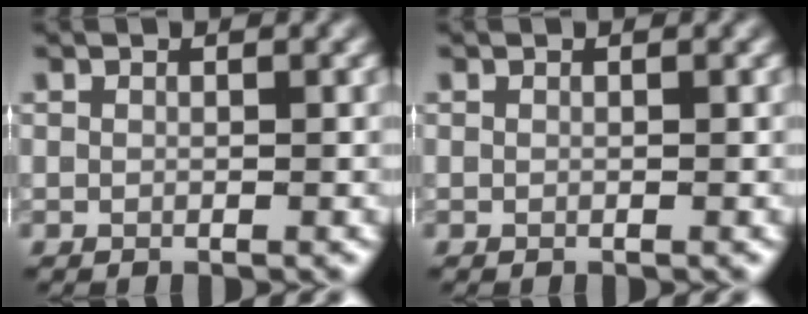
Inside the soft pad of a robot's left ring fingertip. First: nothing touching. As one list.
[{"total": 0.0}]